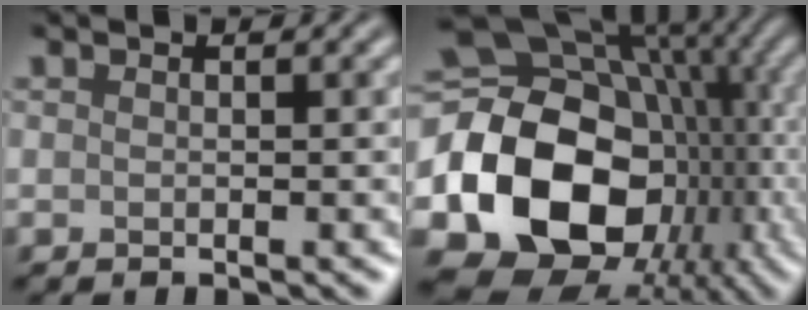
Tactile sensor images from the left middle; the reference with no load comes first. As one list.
[{"total": 18.2, "force": [-2.5, 14.5, 10.7], "torque": [-0.213, -0.031, -0.028]}]